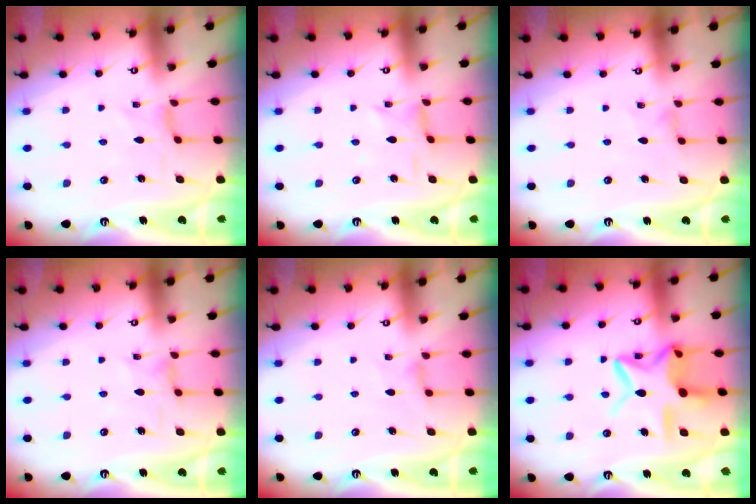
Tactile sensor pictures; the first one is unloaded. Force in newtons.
{"total": 1.2, "press": 1.2, "slide": 0.2}
{"total": 1.5, "press": 1.5, "slide": 0.3}
{"total": 1.2, "press": 1.2, "slide": 0.4}
{"total": 2.6, "press": 2.6, "slide": 0.5}
{"total": 14.7, "press": 14.7, "slide": 1.2}